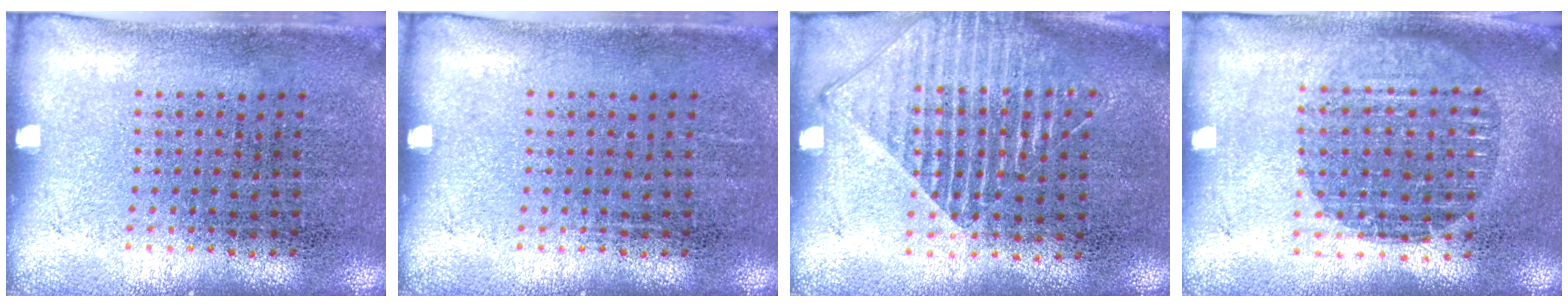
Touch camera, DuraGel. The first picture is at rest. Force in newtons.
{"total": 0.0}
{"total": 1.5, "press": 1.4, "slide": 0.7}
{"total": 1.6, "press": 1.4, "slide": 0.8}